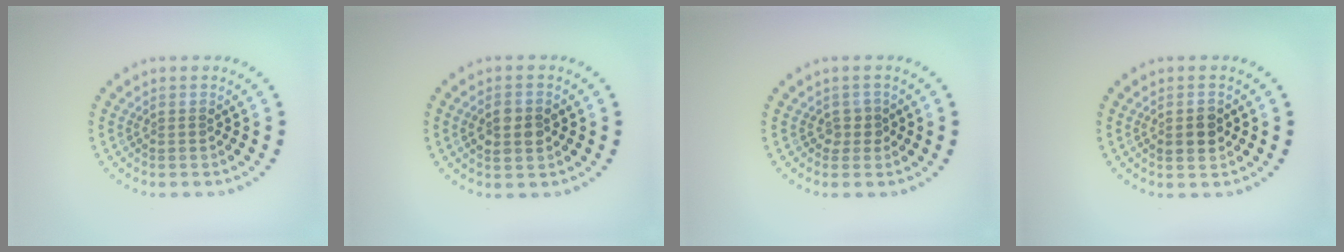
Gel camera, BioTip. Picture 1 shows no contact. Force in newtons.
{"total": 2.9, "press": 2.9, "slide": 0.1}
{"total": 1.3, "press": 1.0, "slide": 0.7}
{"total": 2.4, "press": 2.4, "slide": 0.2}